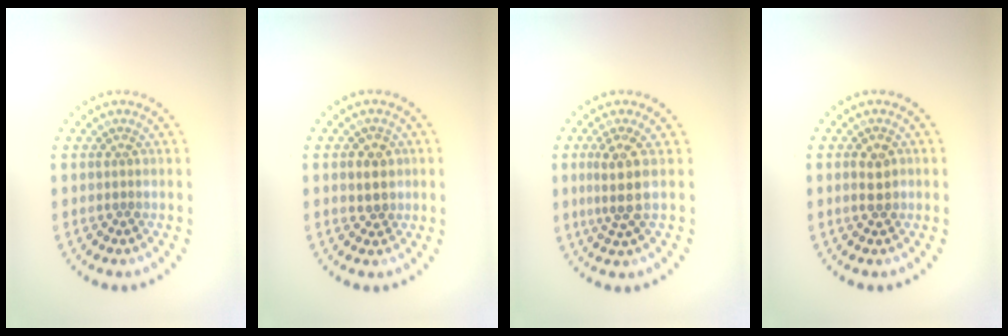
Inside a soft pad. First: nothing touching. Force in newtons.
{"total": 2.3, "press": 2.2, "slide": 0.6}
{"total": 3.0, "press": 2.4, "slide": 1.8}
{"total": 2.0, "press": 2.0, "slide": 0.0}